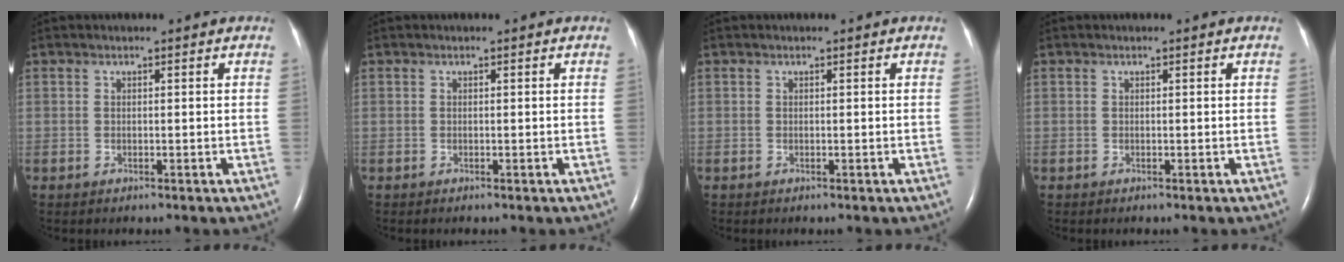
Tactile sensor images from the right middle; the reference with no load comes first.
{"total": 0.0}
{"total": 0.0}
{"total": 0.0}